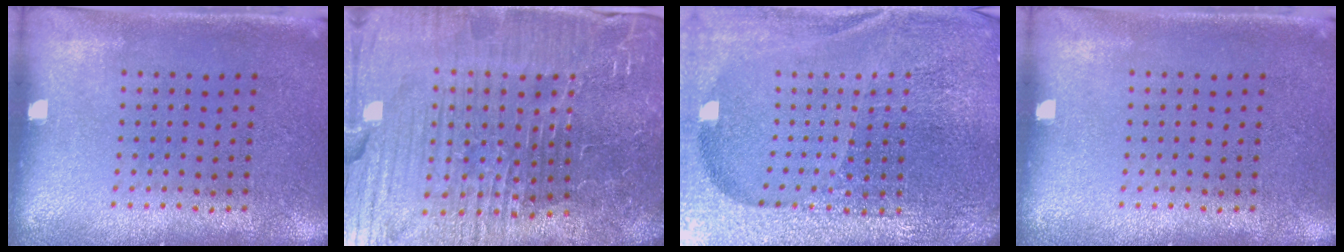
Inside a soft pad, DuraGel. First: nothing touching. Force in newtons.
{"total": 7.5, "press": 6.7, "slide": 3.5}
{"total": 5.6, "press": 5.1, "slide": 2.3}
{"total": 0.0}